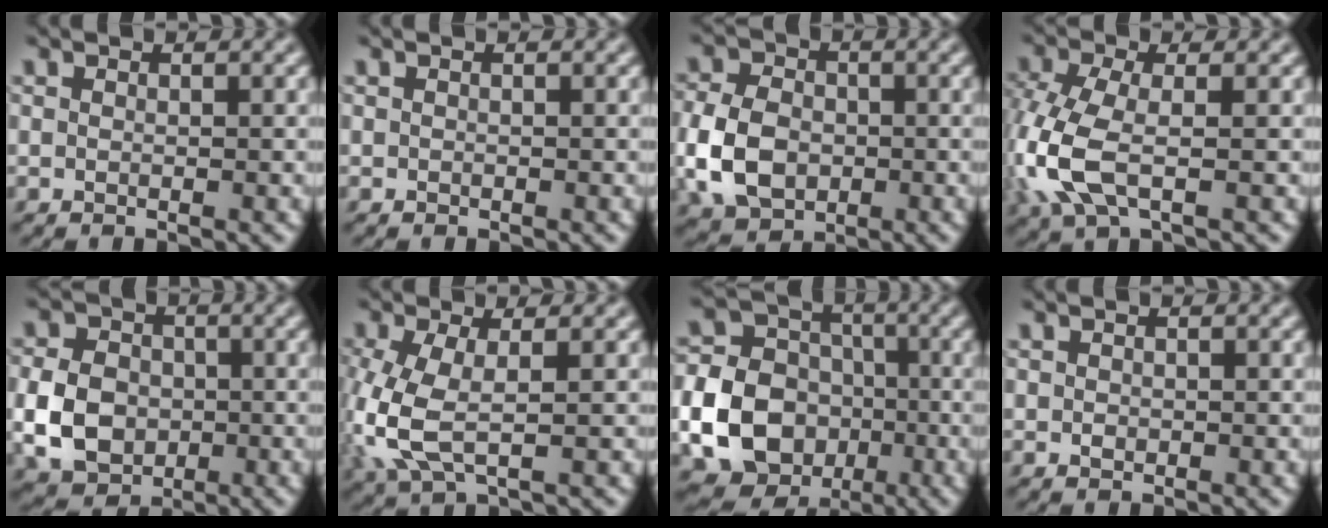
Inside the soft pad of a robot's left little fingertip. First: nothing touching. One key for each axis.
{"total": 0.0}
{"total": 7.4, "fx": -1.8, "fy": 5.4, "fz": 4.6, "tx": -0.114, "ty": -0.002, "tz": -0.047}
{"total": 6.4, "fx": -1.7, "fy": 3.2, "fz": 5.3, "tx": -0.148, "ty": 0.004, "tz": -0.039}
{"total": 6.6, "fx": -1.3, "fy": 5.2, "fz": 3.9, "tx": -0.090, "ty": -0.003, "tz": -0.033}
{"total": 5.6, "fx": -0.6, "fy": 2.6, "fz": 4.9, "tx": -0.140, "ty": -0.001, "tz": -0.009}
{"total": 16.0, "fx": -4.4, "fy": 14.1, "fz": 6.1, "tx": -0.150, "ty": -0.042, "tz": -0.092}
{"total": 0.6, "fx": -0.1, "fy": 0.5, "fz": 0.3, "tx": -0.008, "ty": 0.000, "tz": -0.005}